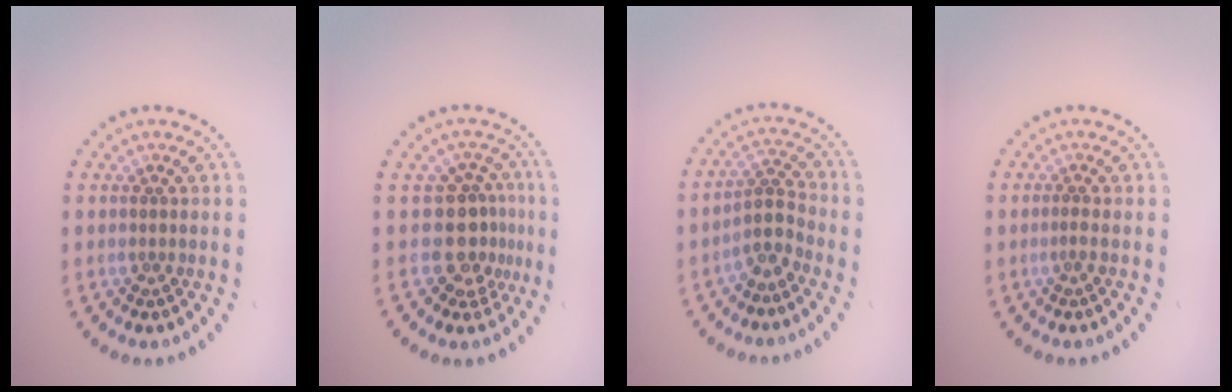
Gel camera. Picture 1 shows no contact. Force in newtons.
{"total": 3.6, "press": 2.7, "slide": 2.4}
{"total": 2.5, "press": 1.8, "slide": 1.7}
{"total": 0.6, "press": 0.3, "slide": 0.5}